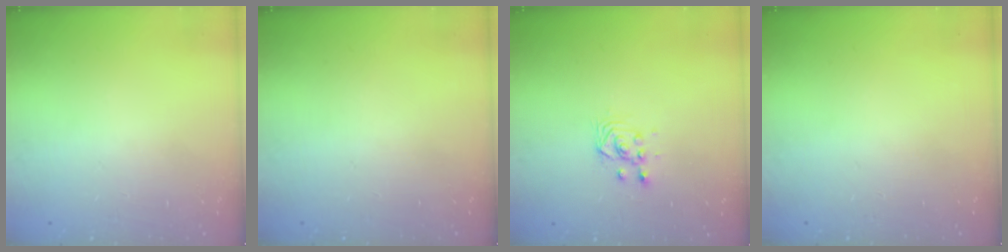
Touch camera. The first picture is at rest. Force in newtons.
{"total": 0.0}
{"total": 3.3, "press": 3.1, "slide": 1.1}
{"total": 0.0}